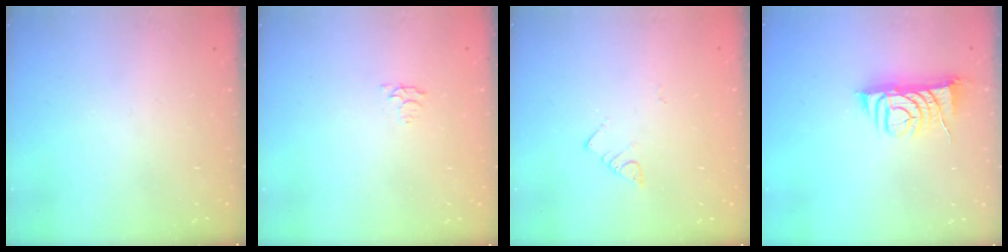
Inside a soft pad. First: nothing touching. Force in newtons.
{"total": 3.2, "press": 3.2, "slide": 0.5}
{"total": 2.7, "press": 2.6, "slide": 0.5}
{"total": 8.3, "press": 8.2, "slide": 1.0}